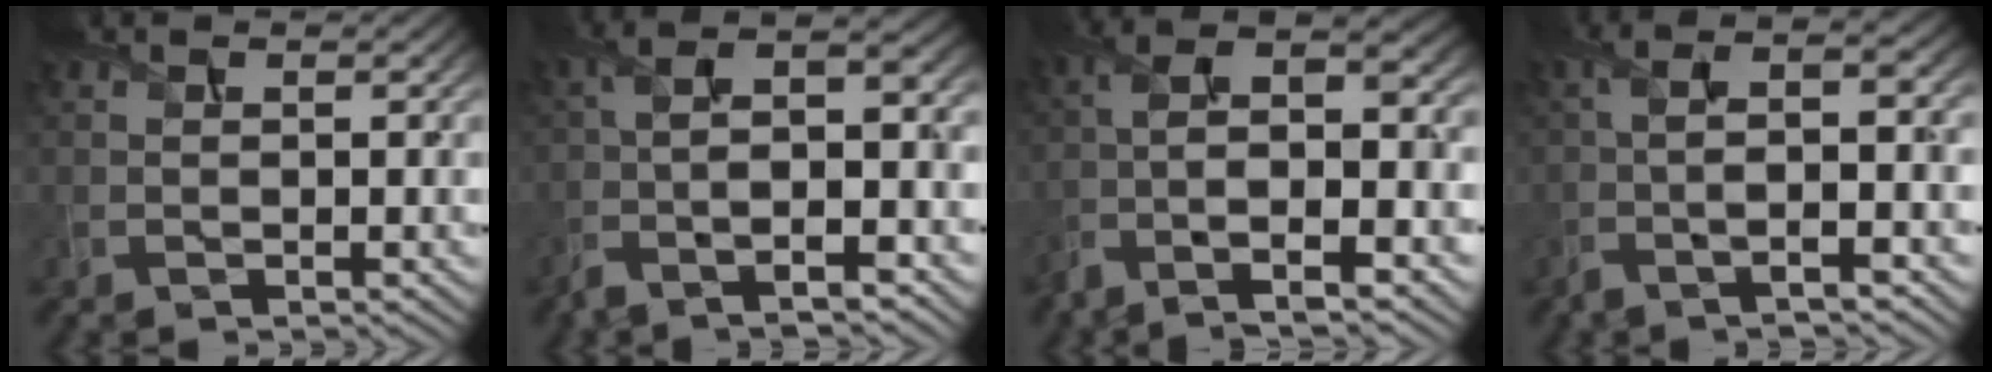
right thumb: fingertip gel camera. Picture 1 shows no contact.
{"total": 11.0, "force": [-4.0, 3.4, 9.7], "torque": [-0.187, 0.005, -0.075]}
{"total": 12.2, "force": [-4.8, 4.1, 10.5], "torque": [-0.217, -0.002, -0.085]}
{"total": 7.5, "force": [-2.1, 1.7, 7.0], "torque": [-0.122, 0.009, -0.053]}